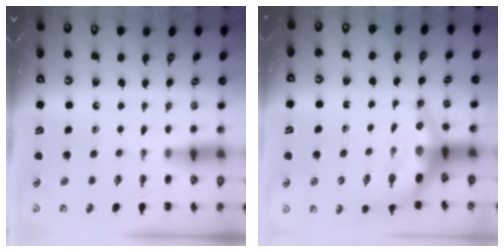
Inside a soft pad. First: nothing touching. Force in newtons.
{"total": 7.8, "press": 7.6, "slide": 1.6}